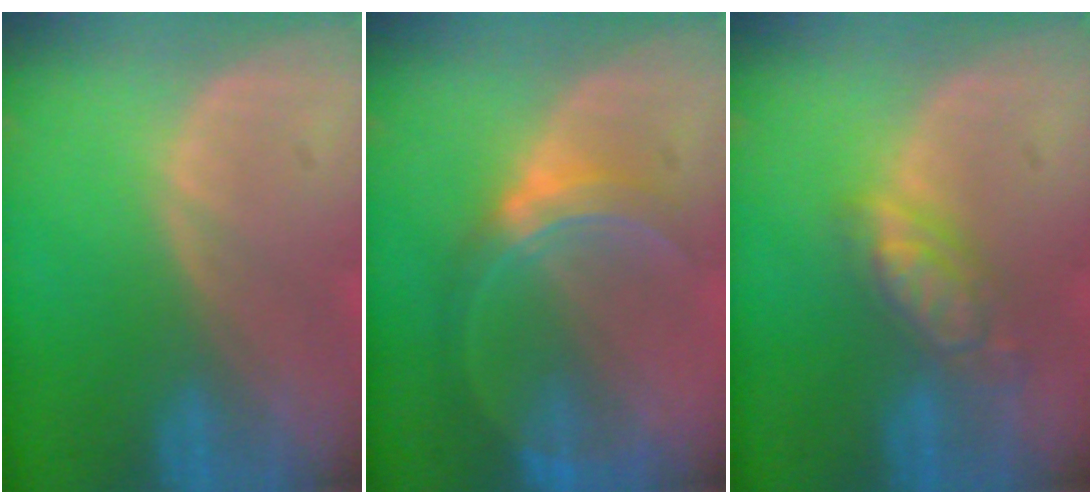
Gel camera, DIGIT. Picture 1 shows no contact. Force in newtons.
{"total": 5.8, "press": 5.7, "slide": 0.5}
{"total": 5.7, "press": 5.0, "slide": 2.7}